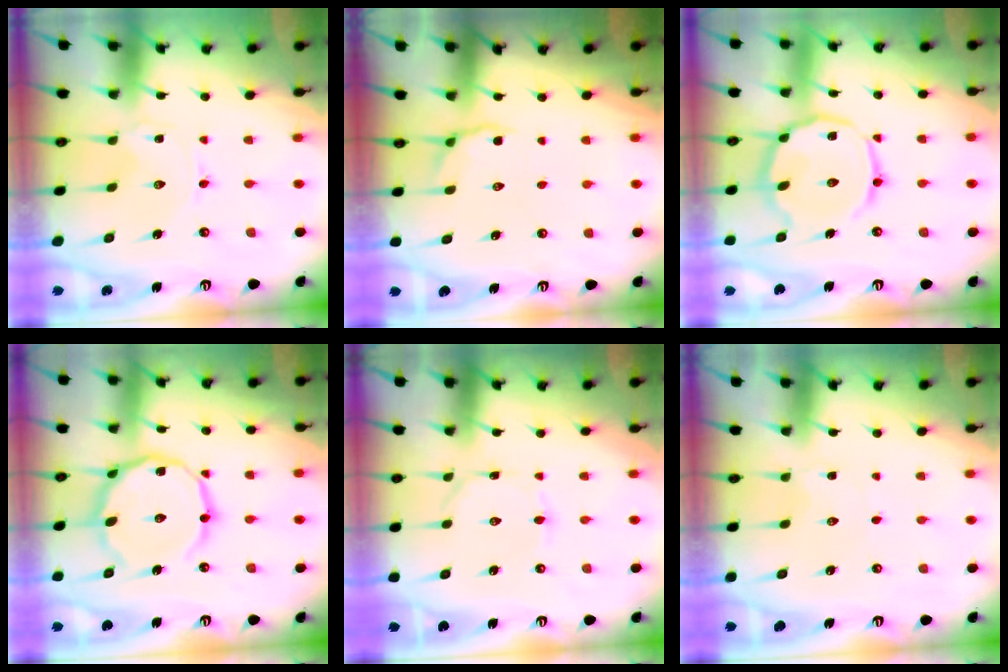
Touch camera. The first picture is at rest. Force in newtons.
{"total": 3.5, "press": 3.2, "slide": 1.5}
{"total": 14.6, "press": 14.5, "slide": 0.9}
{"total": 15.9, "press": 15.8, "slide": 1.1}
{"total": 1.5, "press": 1.5, "slide": 0.1}
{"total": 2.5, "press": 2.5, "slide": 0.3}